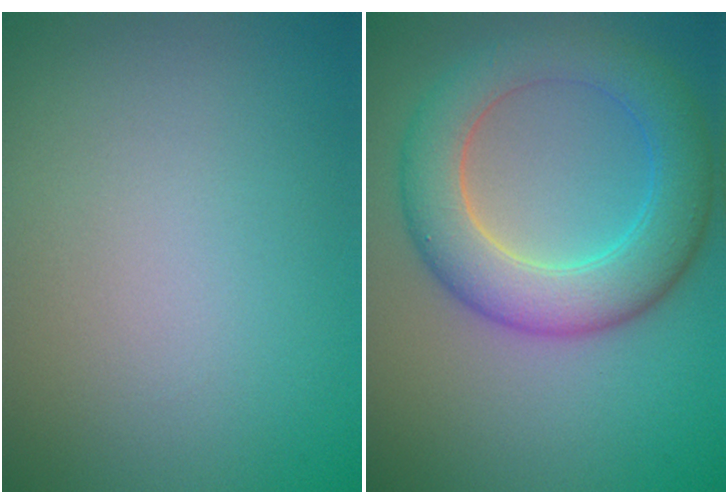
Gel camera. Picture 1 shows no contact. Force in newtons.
{"total": 6.7, "press": 6.7, "slide": 0.1}